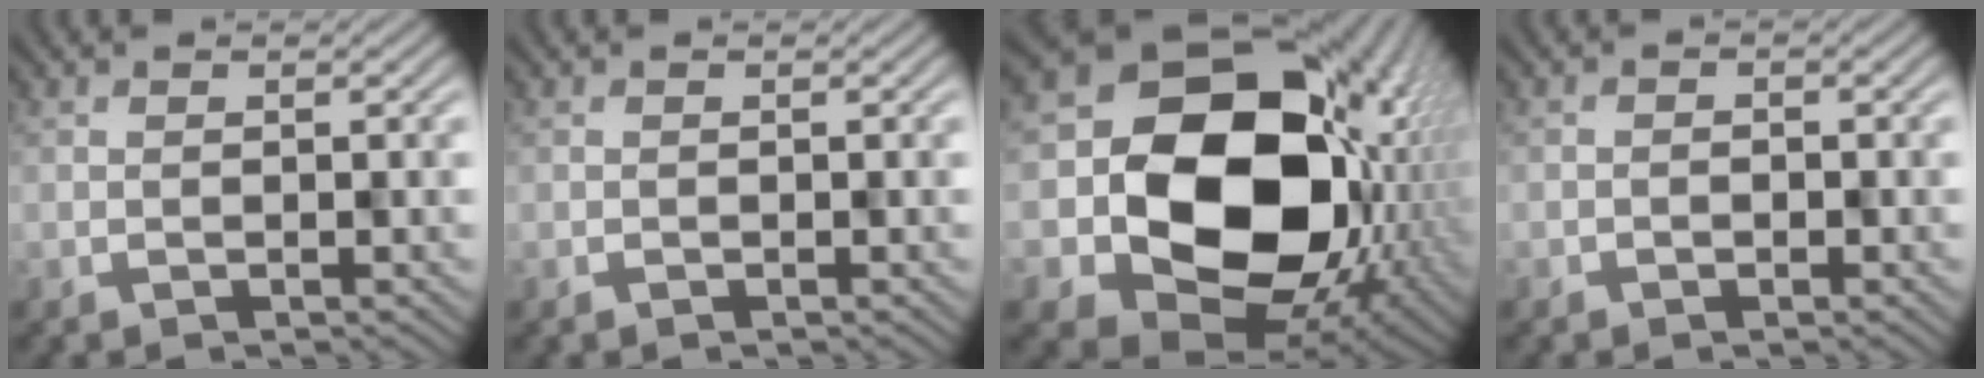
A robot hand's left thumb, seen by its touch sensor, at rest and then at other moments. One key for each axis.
{"total": 0.5, "fx": -0.4, "fy": 0.2, "fz": -0.2, "tx": 0.003, "ty": -0.004, "tz": -0.004}
{"total": 20.9, "fx": 0.2, "fy": 16.8, "fz": 12.5, "tx": -0.248, "ty": -0.049, "tz": 0.042}
{"total": 0.8, "fx": -0.6, "fy": 0.4, "fz": -0.3, "tx": 0.008, "ty": -0.003, "tz": -0.010}